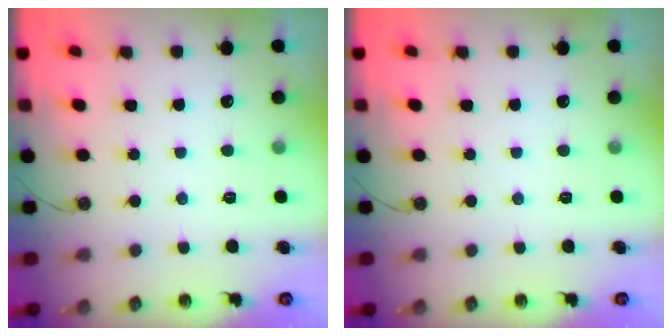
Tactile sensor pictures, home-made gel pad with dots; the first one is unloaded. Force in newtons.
{"total": 0.0}